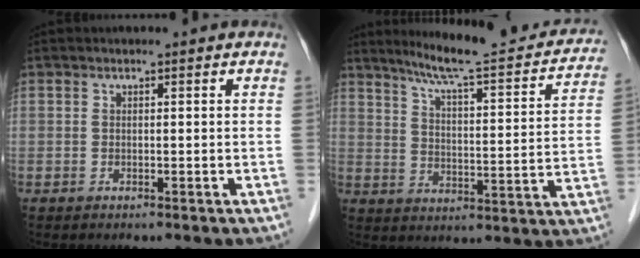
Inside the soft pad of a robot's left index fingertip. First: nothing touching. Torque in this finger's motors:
{"motor_torque": [-0.05, -0.16, 0.23, 0.08]}